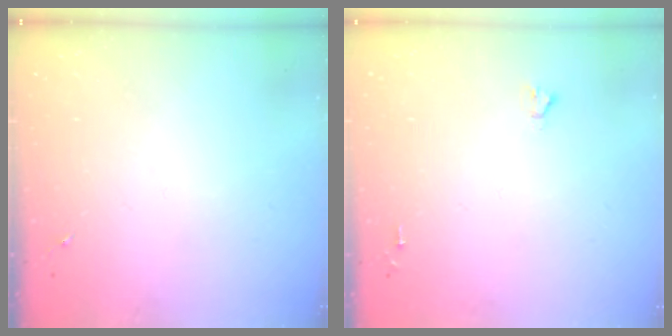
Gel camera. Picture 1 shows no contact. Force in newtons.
{"total": 1.6, "press": 1.6, "slide": 0.1}